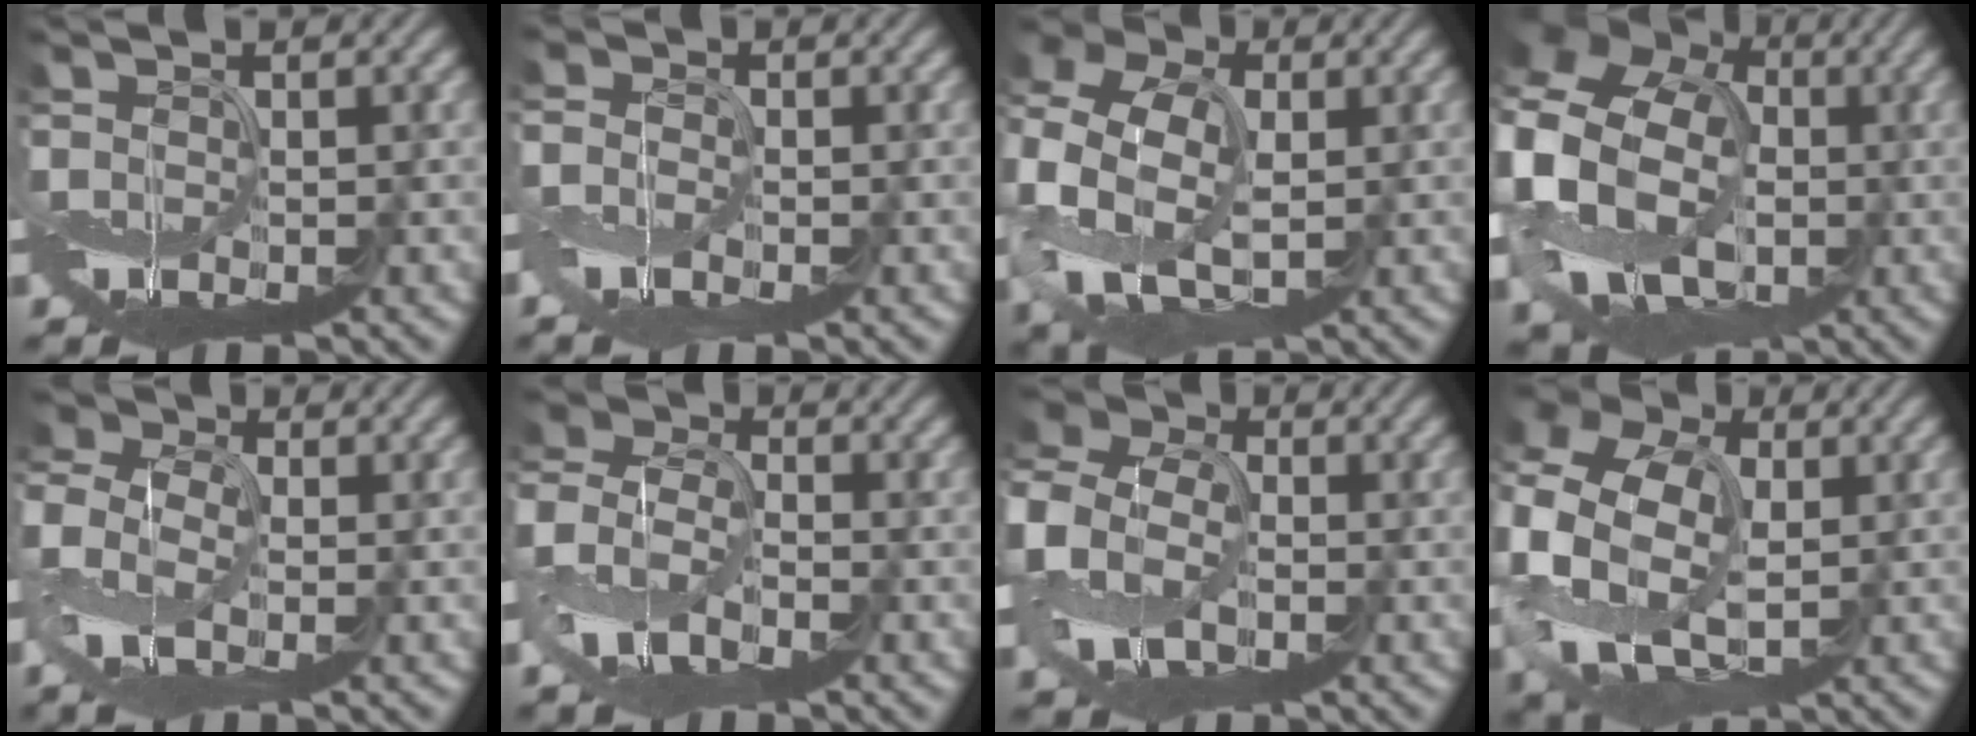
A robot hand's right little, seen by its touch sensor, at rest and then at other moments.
{"total": 2.7, "force": [-1.2, 1.6, 1.7], "torque": [-0.043, -0.008, -0.021]}
{"total": 10.7, "force": [-0.2, 8.0, 7.1], "torque": [-0.192, -0.013, 0.001]}
{"total": 19.8, "force": [0.6, 16.8, 10.4], "torque": [-0.246, 0.017, -0.038]}
{"total": 7.6, "force": [-0.6, 5.2, 5.5], "torque": [-0.167, 0.006, -0.012]}
{"total": 7.1, "force": [-1.6, 4.6, 5.2], "torque": [-0.122, 0.013, -0.046]}
{"total": 9.6, "force": [-0.5, 7.0, 6.5], "torque": [-0.165, -0.002, -0.015]}
{"total": 12.3, "force": [0.6, 9.3, 8.0], "torque": [-0.191, -0.010, 0.020]}